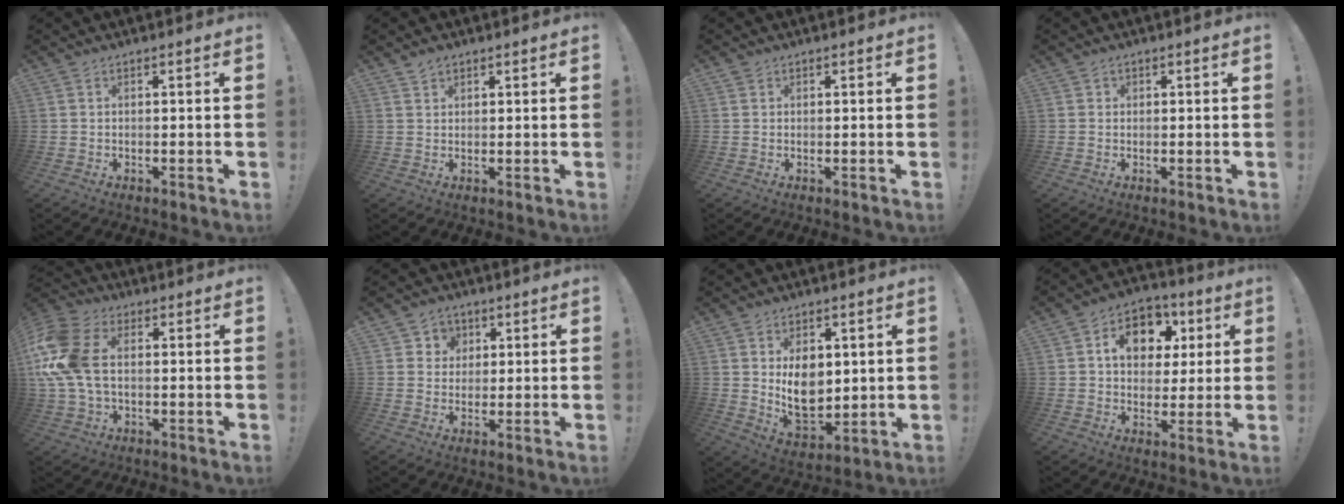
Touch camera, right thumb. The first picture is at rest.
{"total": 1.8, "force": [1.5, 0.9, 0.4], "torque": [-0.002, -0.007, 0.027]}
{"total": 0.8, "force": [0.8, 0.3, 0.0], "torque": [0.007, -0.004, 0.013]}
{"total": 1.0, "force": [0.4, 0.9, 0.0], "torque": [0.004, 0.000, 0.006]}
{"total": 16.6, "force": [1.6, 10.8, 12.5], "torque": [-0.263, 0.004, 0.028]}
{"total": 5.2, "force": [1.6, 4.9, 0.5], "torque": [-0.009, -0.011, 0.030]}
{"total": 11.9, "force": [2.9, 8.4, 7.9], "torque": [-0.126, -0.034, 0.057]}
{"total": 13.0, "force": [4.6, 9.9, 7.0], "torque": [-0.094, -0.014, 0.089]}